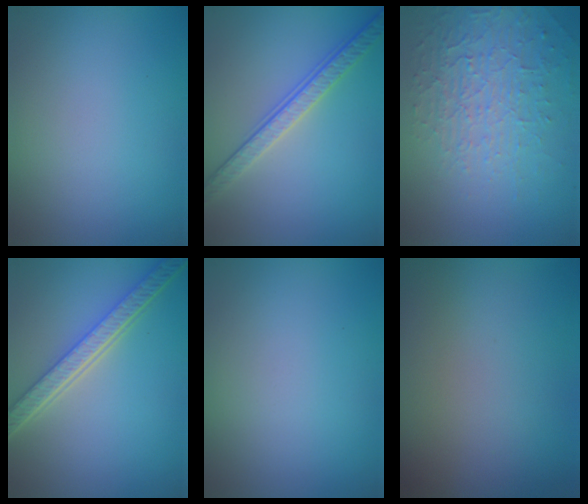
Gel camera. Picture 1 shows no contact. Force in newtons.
{"total": 3.6, "press": 3.3, "slide": 1.6}
{"total": 5.1, "press": 3.3, "slide": 3.9}
{"total": 5.4, "press": 4.1, "slide": 3.4}
{"total": 0.0}
{"total": 0.0}